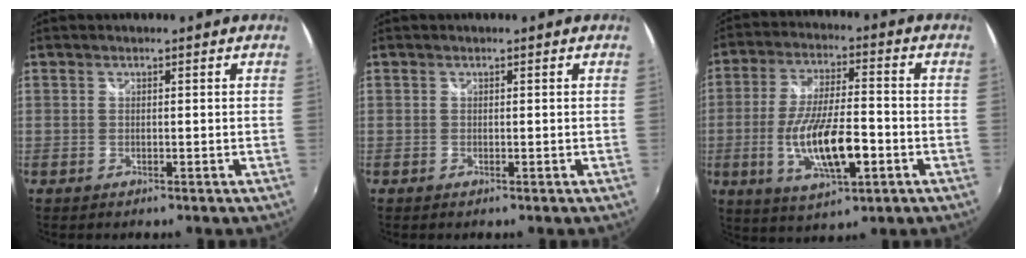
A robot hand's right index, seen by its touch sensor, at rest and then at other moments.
{"total": 0.0}
{"total": 13.9, "force": [-4.2, 4.2, 12.6], "torque": [-0.247, -0.016, -0.068]}